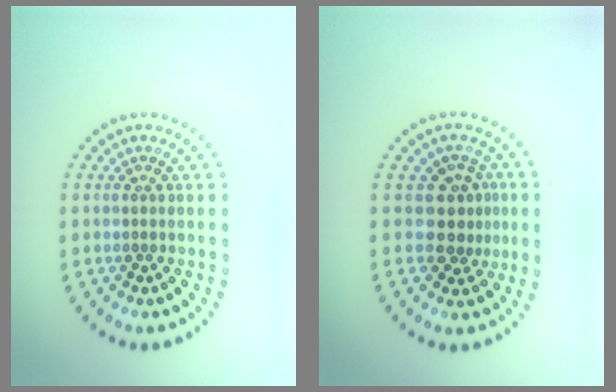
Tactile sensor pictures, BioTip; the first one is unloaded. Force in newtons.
{"total": 2.9, "press": 2.5, "slide": 1.5}